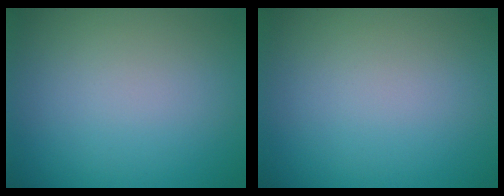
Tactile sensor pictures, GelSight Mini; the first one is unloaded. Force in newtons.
{"total": 0.0}